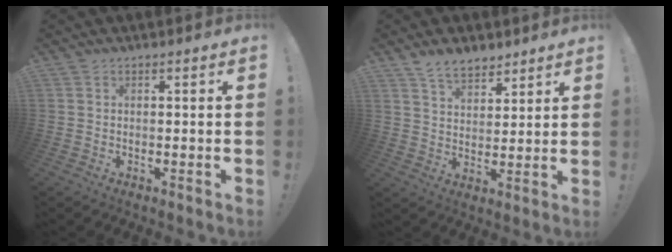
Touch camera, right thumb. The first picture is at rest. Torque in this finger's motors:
{"motor_torque": [-0.54, 1.05, 0.70, 0.55, -0.01]}